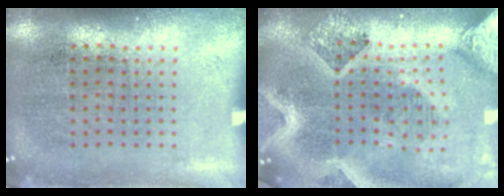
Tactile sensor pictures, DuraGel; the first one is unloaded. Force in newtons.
{"total": 3.9, "press": 3.1, "slide": 2.4}